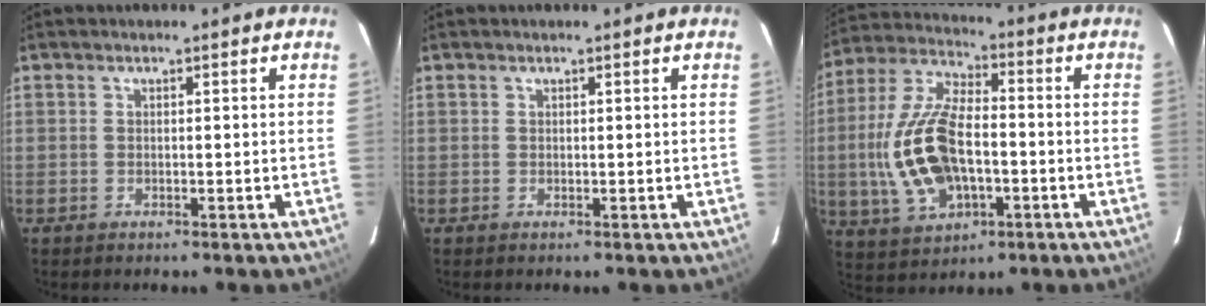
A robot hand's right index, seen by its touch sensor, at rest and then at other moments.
{"total": 0.0}
{"total": 17.1, "force": [-2.6, 9.0, 14.4], "torque": [-0.313, 0.005, -0.040]}